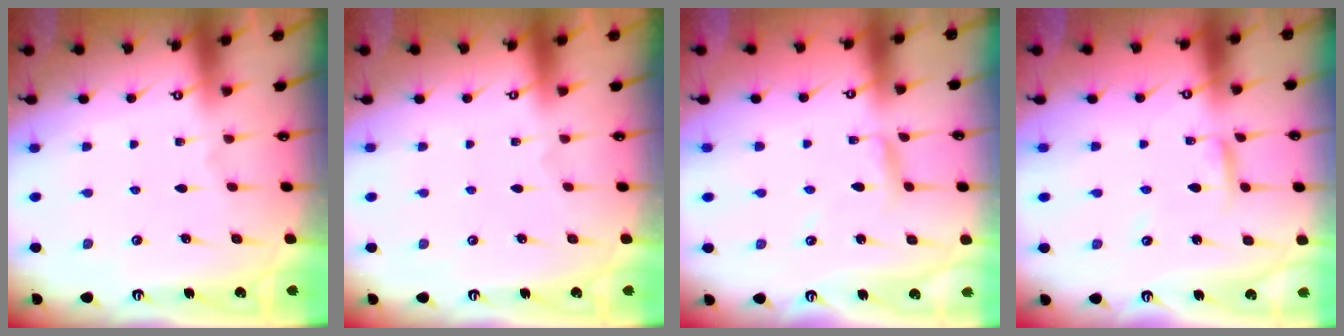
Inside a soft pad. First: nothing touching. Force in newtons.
{"total": 0.0}
{"total": 2.8, "press": 2.8, "slide": 0.2}
{"total": 3.7, "press": 3.7, "slide": 0.3}